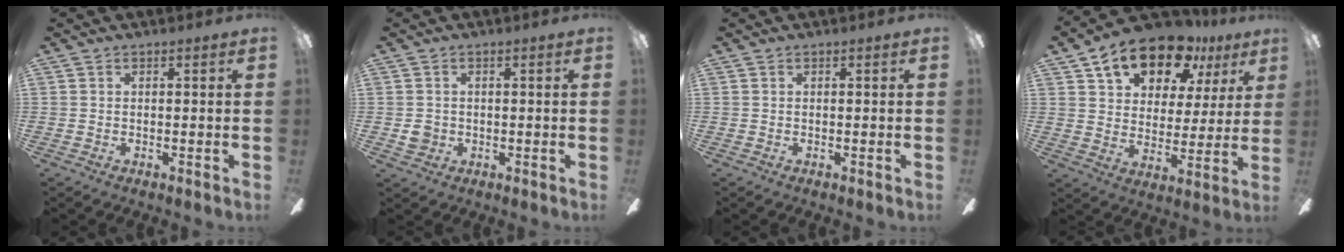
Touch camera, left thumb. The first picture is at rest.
{"total": 2.7, "force": [0.0, 2.5, 1.0], "torque": [-0.012, 0.003, -0.001]}
{"total": 0.0}
{"total": 16.2, "force": [11.4, 8.6, 7.7], "torque": [-0.124, -0.063, 0.201]}